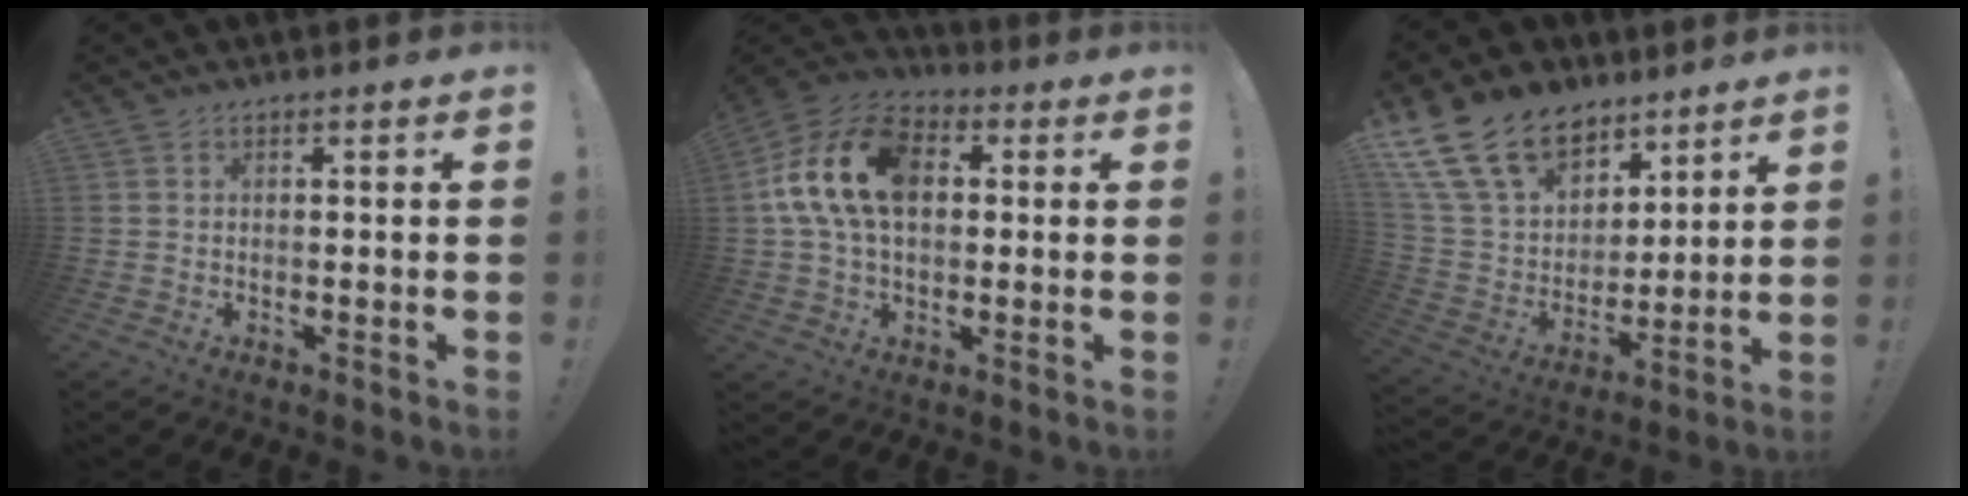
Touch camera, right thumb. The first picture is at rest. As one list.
[{"total": 17.6, "force": [3.1, 11.8, 12.7], "torque": [-0.233, 0.015, 0.057]}, {"total": 20.1, "force": [13.0, 12.8, 8.3], "torque": [-0.150, -0.075, 0.265]}]